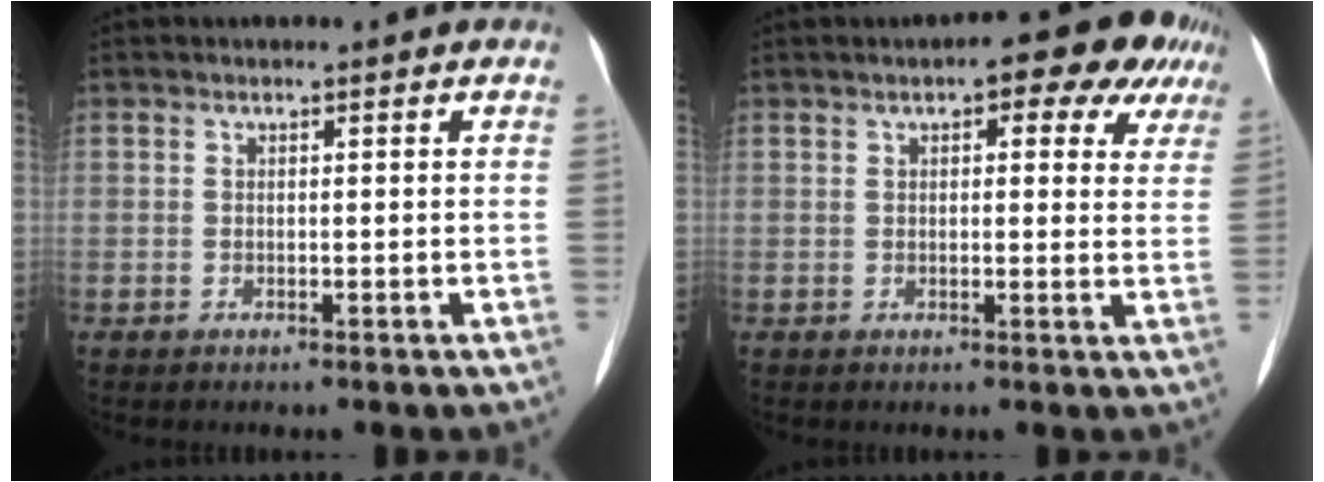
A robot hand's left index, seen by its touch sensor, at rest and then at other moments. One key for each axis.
{"total": 8.7, "fx": 5.3, "fy": 3.4, "fz": 6.1, "tx": -0.063, "ty": 0.023, "tz": 0.057}